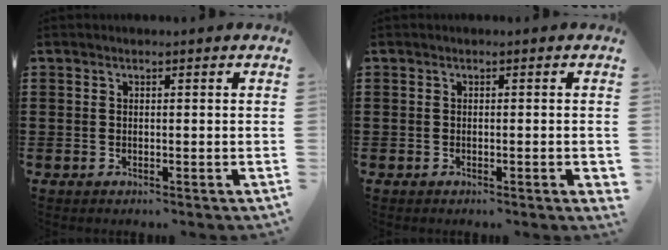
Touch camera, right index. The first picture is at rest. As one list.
[{"total": 1.0, "force": [-0.5, 0.1, 0.9], "torque": [-0.016, -0.003, -0.008]}]